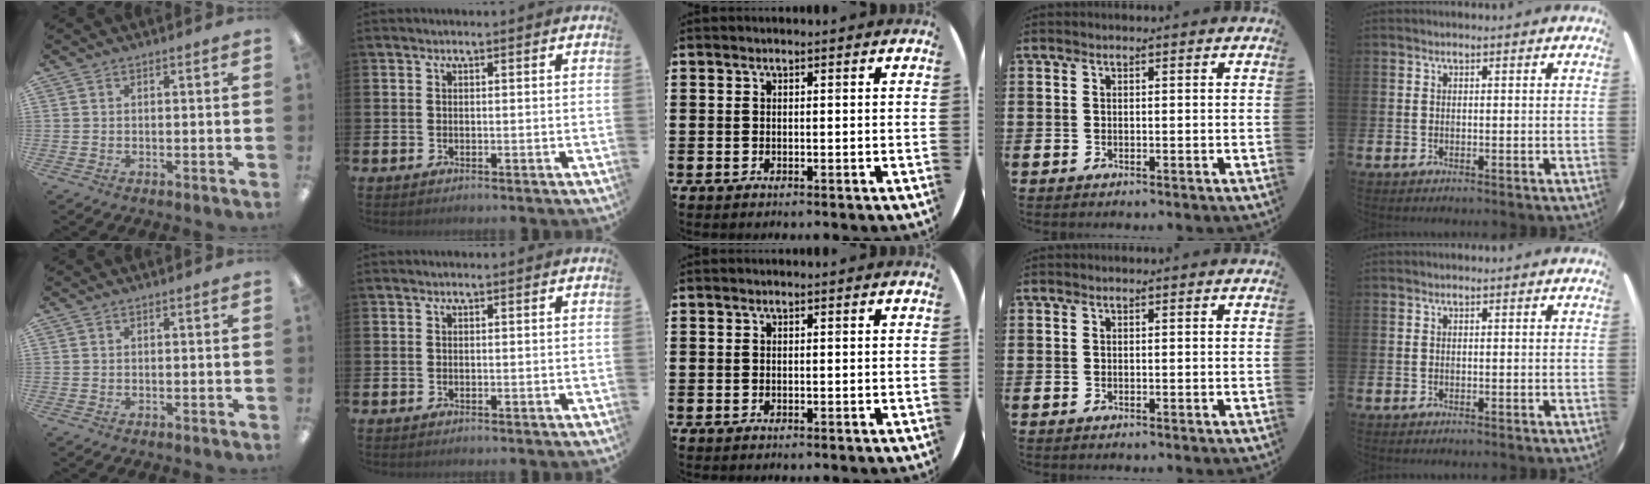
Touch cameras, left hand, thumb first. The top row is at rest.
{}